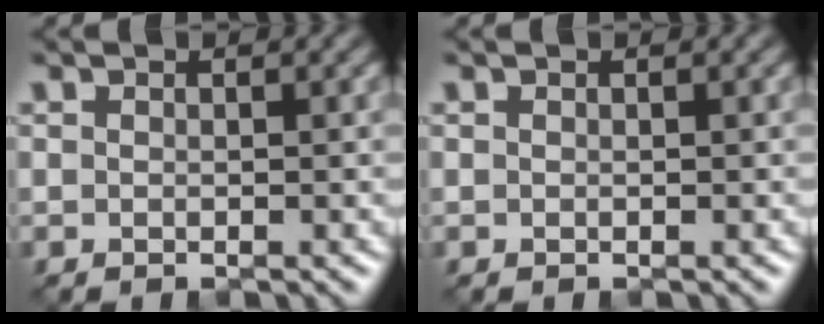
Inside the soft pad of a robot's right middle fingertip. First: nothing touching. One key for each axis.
{"total": 0.0}